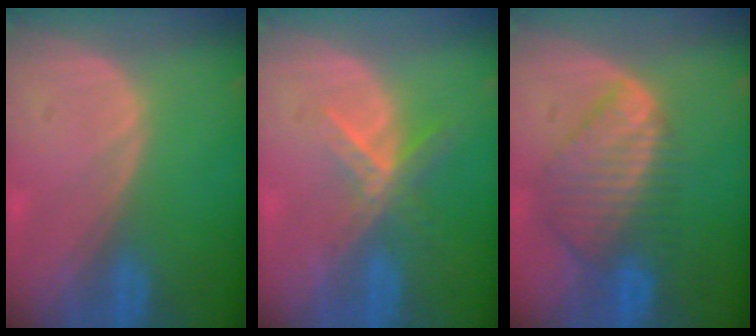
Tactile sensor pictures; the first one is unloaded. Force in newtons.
{"total": 5.6, "press": 4.9, "slide": 2.8}
{"total": 8.9, "press": 7.7, "slide": 4.4}